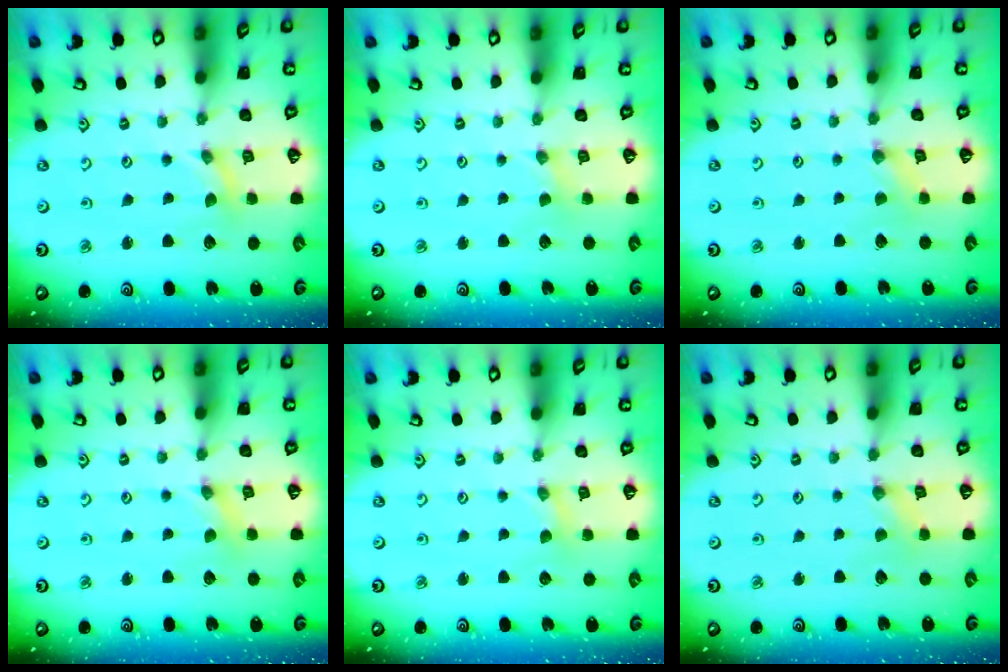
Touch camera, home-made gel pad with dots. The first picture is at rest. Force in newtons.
{"total": 0.7, "press": 0.7, "slide": 0.1}
{"total": 0.0}
{"total": 1.1, "press": 1.1, "slide": 0.2}
{"total": 0.8, "press": 0.8, "slide": 0.2}
{"total": 0.8, "press": 0.7, "slide": 0.1}